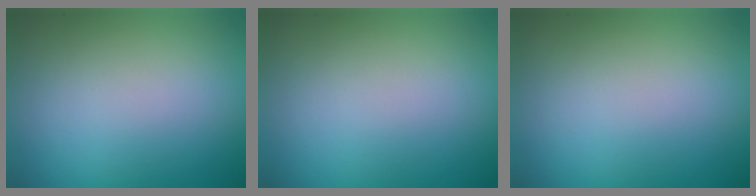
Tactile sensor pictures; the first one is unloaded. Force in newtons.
{"total": 0.0}
{"total": 0.0}